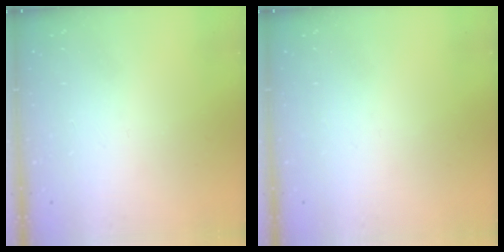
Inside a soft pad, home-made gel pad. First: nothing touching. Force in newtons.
{"total": 0.0}